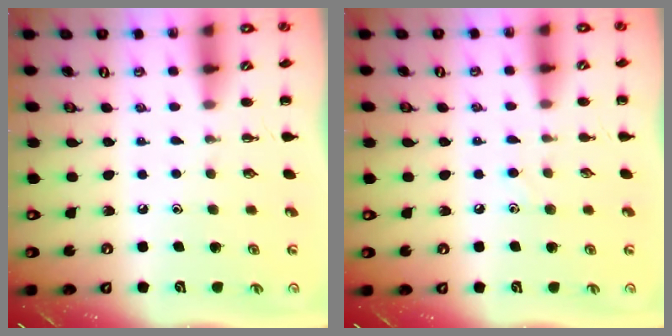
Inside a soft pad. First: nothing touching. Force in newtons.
{"total": 4.5, "press": 4.3, "slide": 1.4}